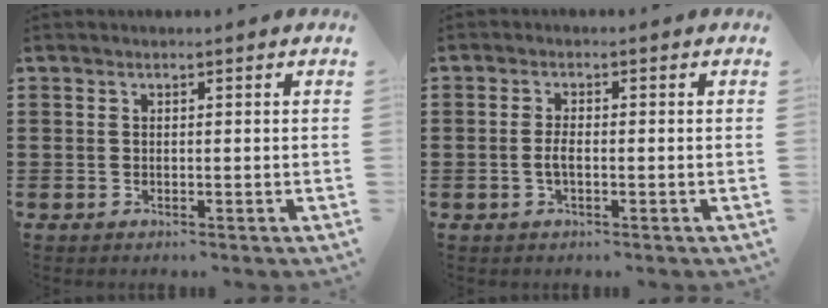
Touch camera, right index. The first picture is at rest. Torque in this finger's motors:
{"motor_torque": [2.14, 0.00, 0.22, 0.08]}